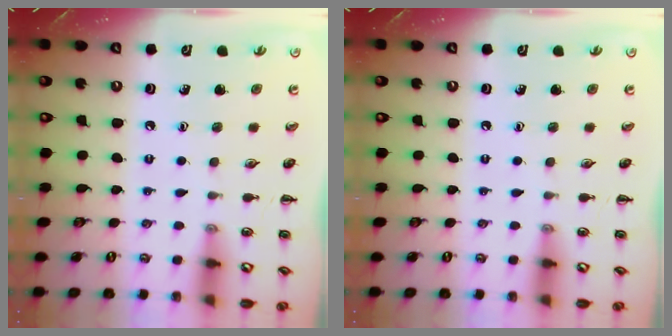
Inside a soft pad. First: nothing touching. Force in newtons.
{"total": 0.0}